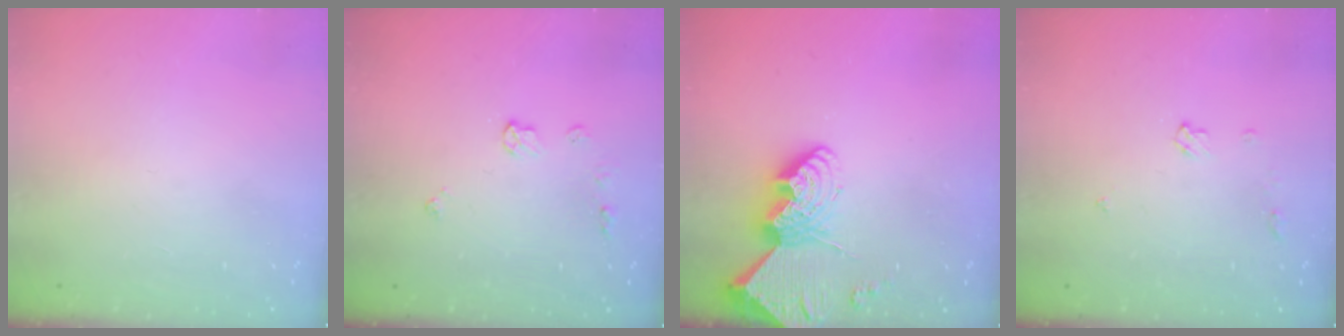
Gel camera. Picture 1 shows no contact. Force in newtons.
{"total": 5.9, "press": 5.8, "slide": 0.7}
{"total": 13.0, "press": 12.9, "slide": 1.2}
{"total": 4.3, "press": 4.3, "slide": 0.6}